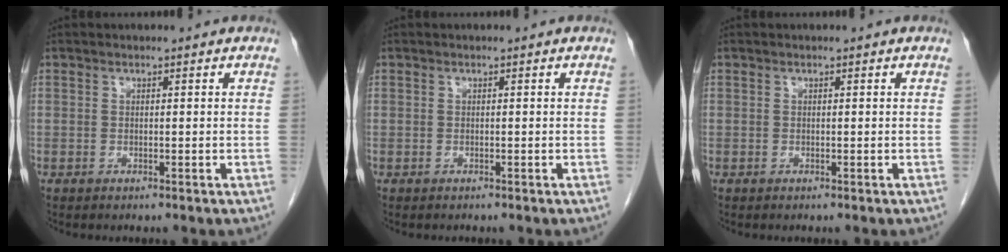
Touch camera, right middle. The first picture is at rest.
{"total": 0.0}
{"total": 0.0}